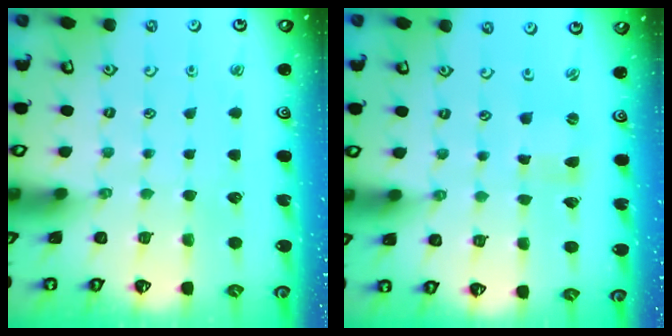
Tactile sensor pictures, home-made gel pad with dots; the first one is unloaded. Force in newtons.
{"total": 0.0}